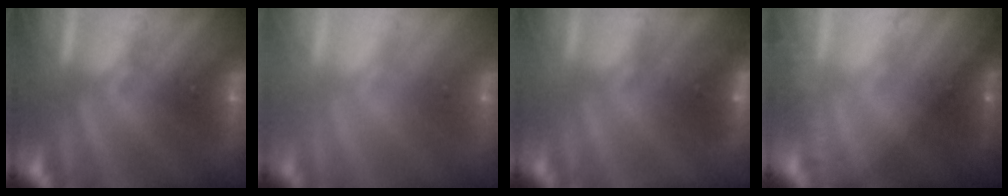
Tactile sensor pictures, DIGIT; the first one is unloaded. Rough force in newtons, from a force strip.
{"total": 2.7}
{"total": 2.2}
{"total": 5.7}